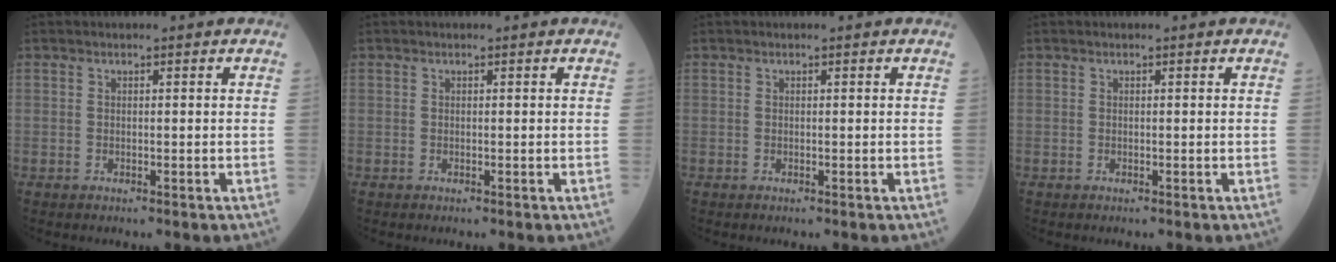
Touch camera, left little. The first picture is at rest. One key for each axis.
{"total": 0.0}
{"total": 0.0}
{"total": 0.0}